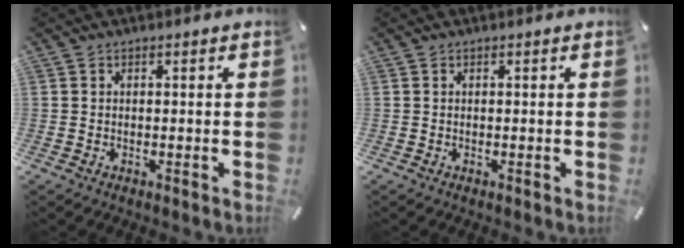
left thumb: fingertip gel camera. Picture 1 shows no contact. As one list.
[{"total": 0.0}]